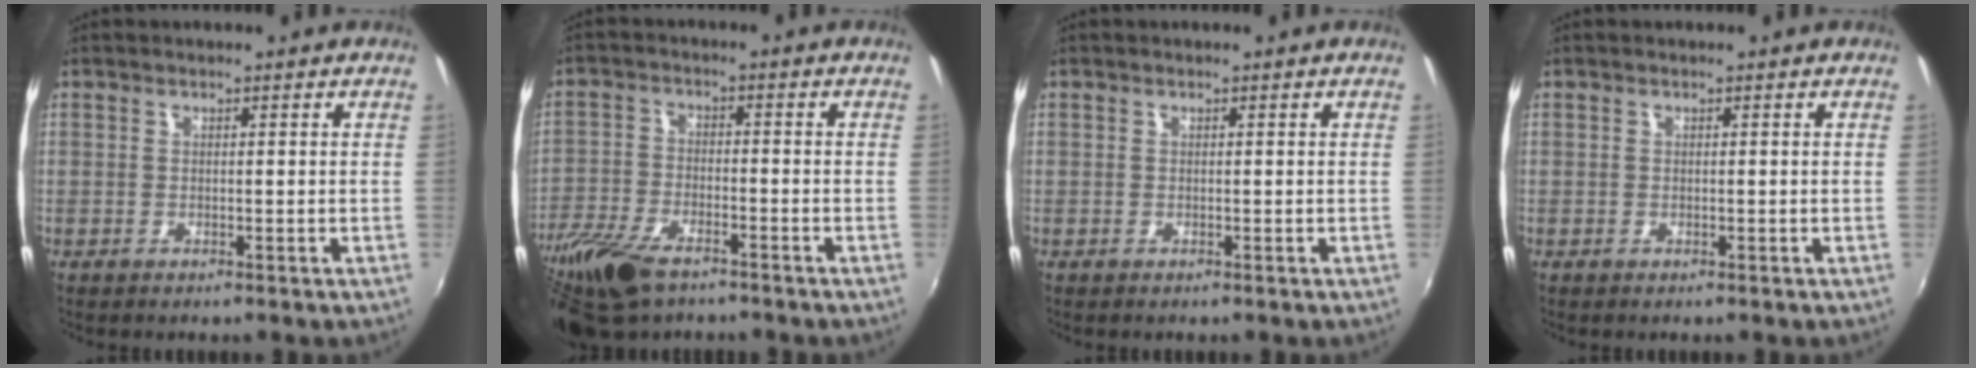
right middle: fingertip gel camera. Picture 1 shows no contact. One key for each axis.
{"total": 14.2, "fx": -9.9, "fy": 6.0, "fz": 8.3, "tx": -0.204, "ty": -0.038, "tz": -0.192}
{"total": 0.0}
{"total": 0.0}